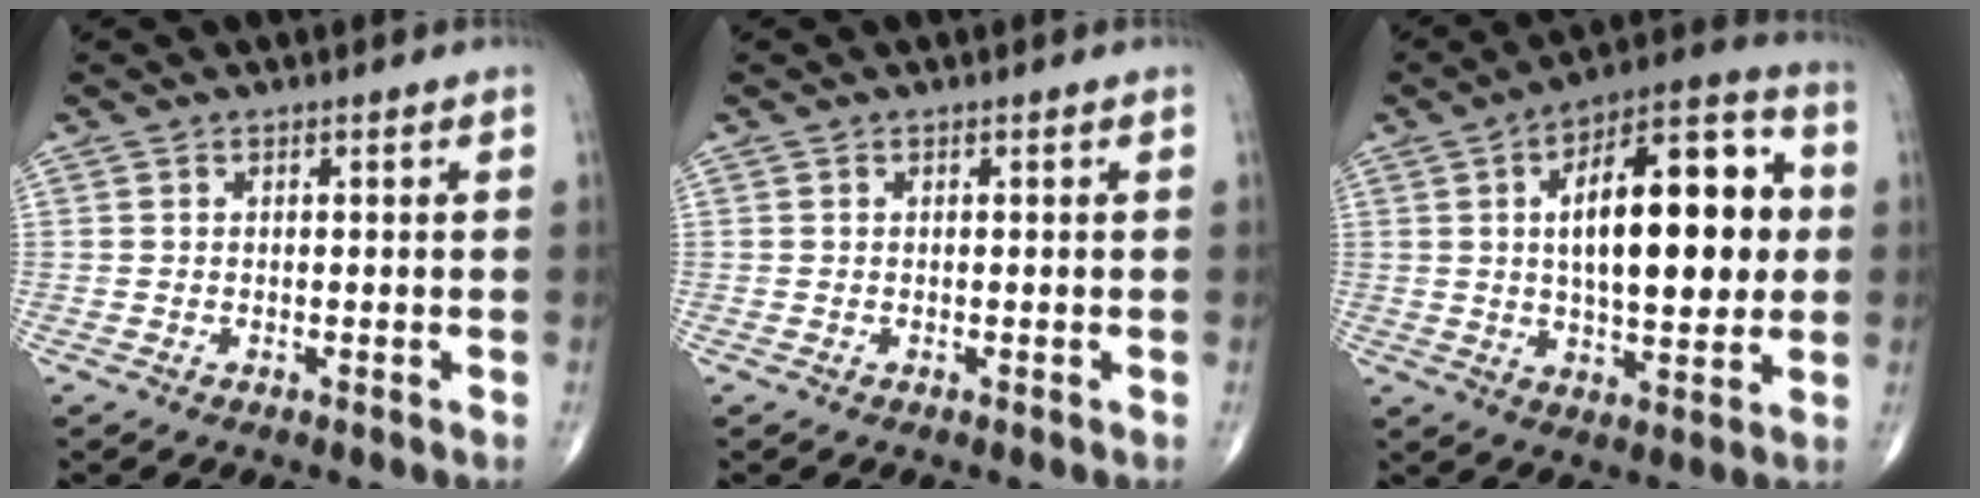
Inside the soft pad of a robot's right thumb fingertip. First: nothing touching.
{"total": 0.0}
{"total": 22.2, "force": [2.9, 9.2, 20.0], "torque": [-0.276, 0.013, 0.038]}